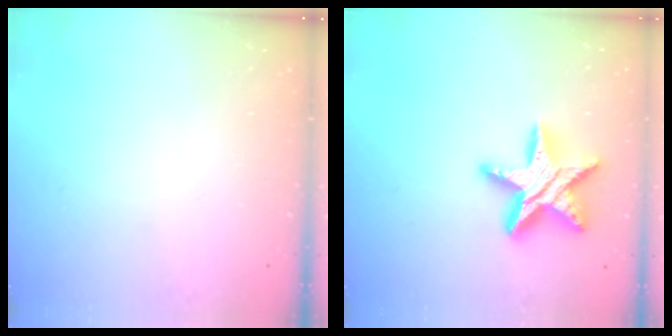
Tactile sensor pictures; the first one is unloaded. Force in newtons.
{"total": 16.9, "press": 16.8, "slide": 1.4}